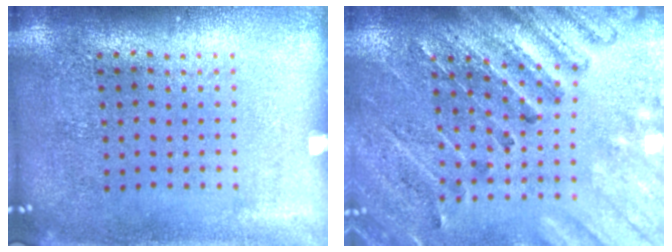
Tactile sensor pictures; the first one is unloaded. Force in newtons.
{"total": 2.6, "press": 2.6, "slide": 0.4}